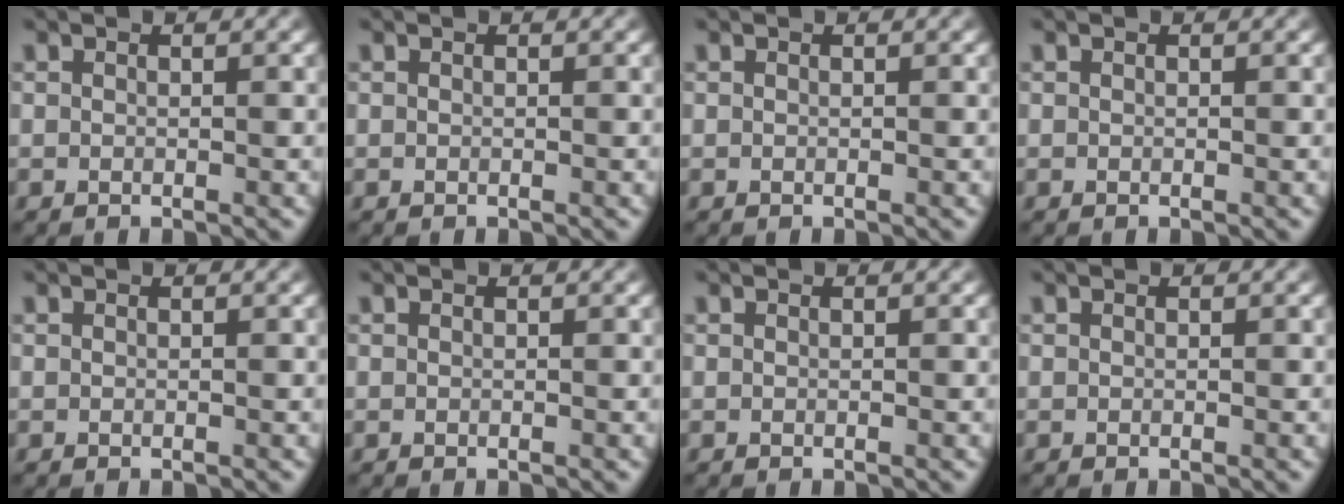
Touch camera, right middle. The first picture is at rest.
{"total": 0.0}
{"total": 0.0}
{"total": 0.0}
{"total": 0.0}
{"total": 0.0}
{"total": 0.0}
{"total": 0.0}